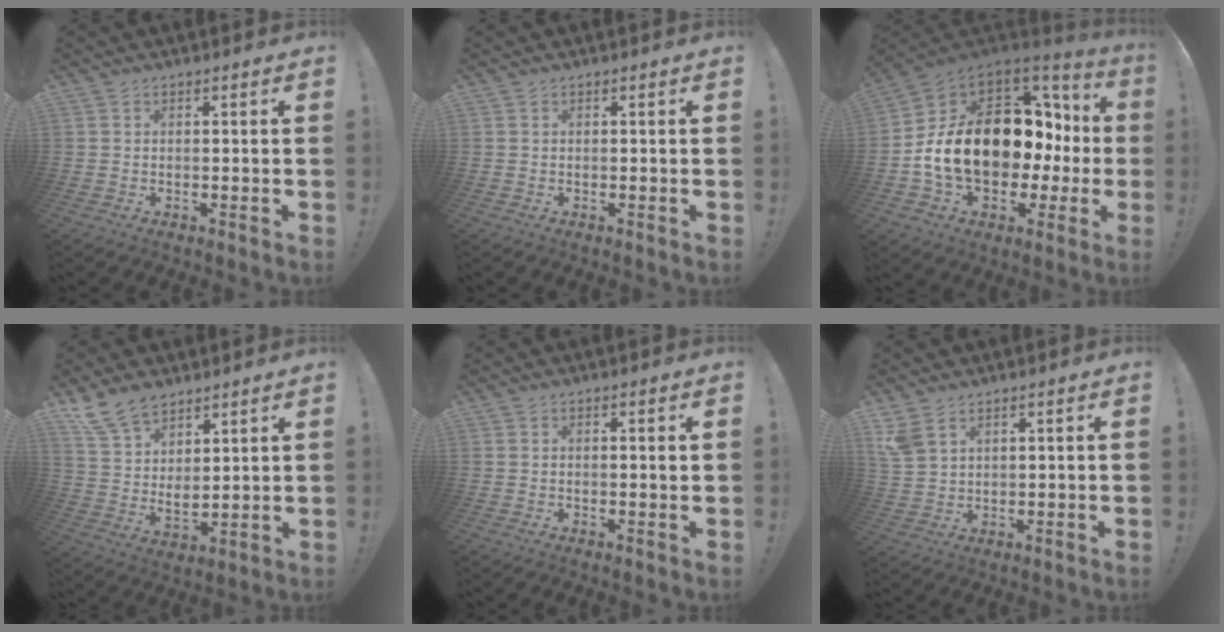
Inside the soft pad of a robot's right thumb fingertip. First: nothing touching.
{"total": 0.0}
{"total": 21.8, "force": [1.0, 14.6, 16.2], "torque": [-0.277, -0.005, 0.050]}
{"total": 11.2, "force": [9.2, 5.0, 3.9], "torque": [-0.096, -0.056, 0.182]}
{"total": 1.0, "force": [0.6, -0.3, 0.8], "torque": [-0.002, -0.006, 0.006]}
{"total": 5.7, "force": [3.5, 3.1, 3.2], "torque": [-0.065, -0.006, 0.073]}